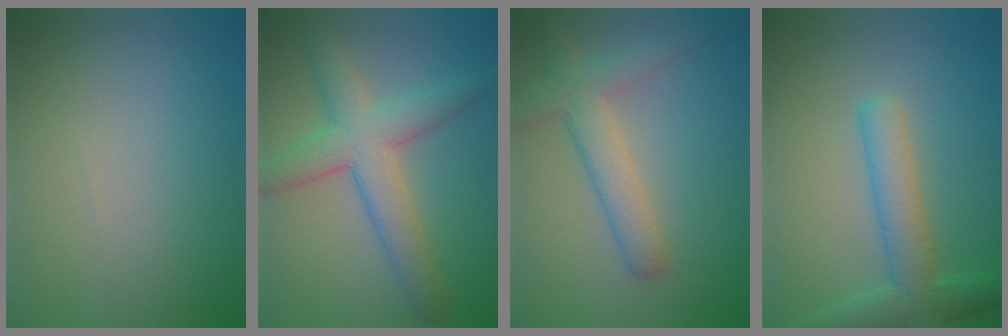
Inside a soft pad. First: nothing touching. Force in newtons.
{"total": 5.8, "press": 5.8, "slide": 0.2}
{"total": 4.2, "press": 4.2, "slide": 0.1}
{"total": 4.6, "press": 4.6, "slide": 0.2}